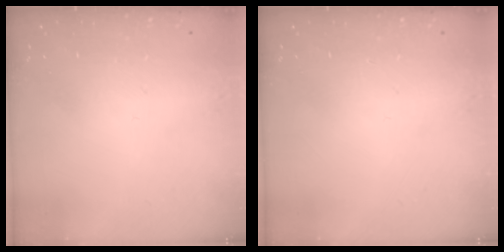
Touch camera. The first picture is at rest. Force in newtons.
{"total": 0.0}